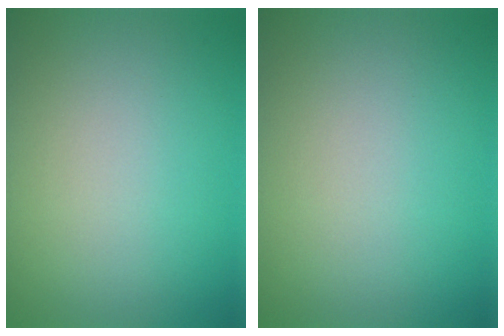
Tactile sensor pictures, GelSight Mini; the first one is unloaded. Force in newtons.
{"total": 0.0}